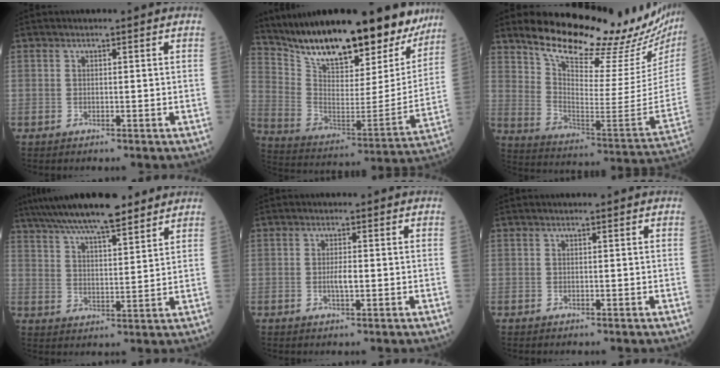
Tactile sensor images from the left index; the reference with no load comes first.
{"total": 20.1, "force": [16.0, 4.5, 11.3], "torque": [-0.197, 0.006, 0.287]}
{"total": 24.6, "force": [21.2, 2.8, 12.1], "torque": [-0.196, -0.094, 0.293]}
{"total": 15.0, "force": [12.2, 2.4, 8.4], "torque": [-0.149, 0.029, 0.200]}
{"total": 2.0, "force": [-0.5, 0.4, 1.9], "torque": [-0.037, -0.002, -0.010]}
{"total": 0.0}